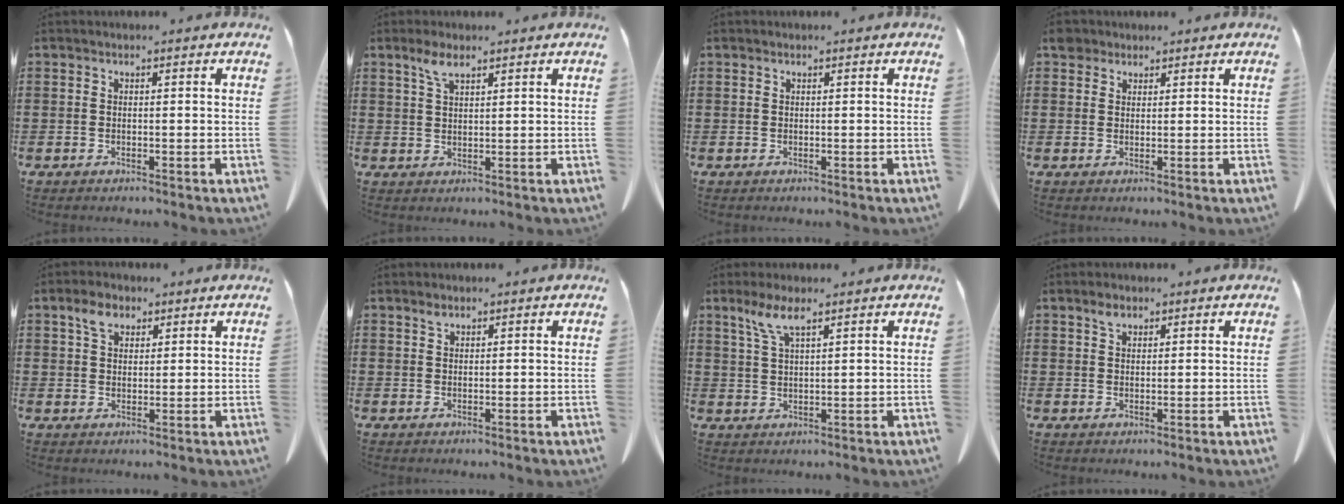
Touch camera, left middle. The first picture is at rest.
{"total": 3.5, "force": [2.2, 0.9, 2.5], "torque": [-0.056, 0.002, 0.041]}
{"total": 0.0}
{"total": 2.3, "force": [1.8, 1.2, 0.6], "torque": [-0.018, 0.004, 0.037]}
{"total": 3.8, "force": [2.4, 2.1, 2.0], "torque": [-0.040, 0.002, 0.043]}
{"total": 1.0, "force": [0.8, 0.4, 0.5], "torque": [-0.013, -0.001, 0.016]}
{"total": 5.3, "force": [3.3, 1.1, 4.0], "torque": [-0.088, 0.003, 0.059]}
{"total": 1.8, "force": [1.3, 0.8, 1.0], "torque": [-0.015, -0.004, 0.024]}